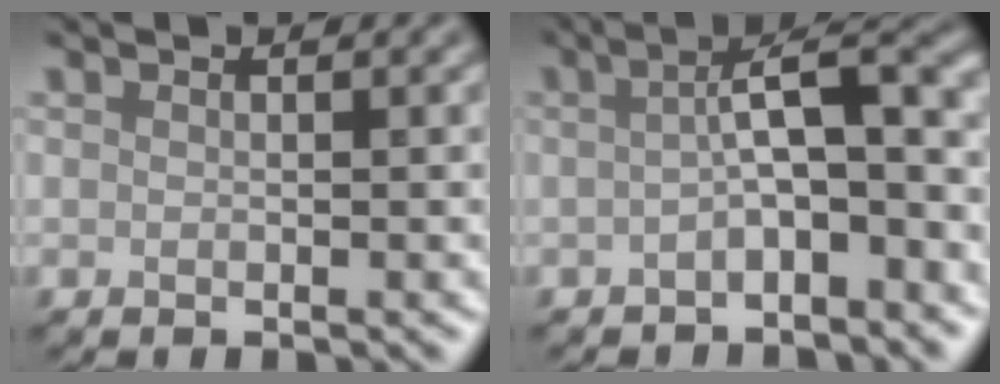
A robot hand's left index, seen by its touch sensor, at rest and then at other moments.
{"total": 5.6, "force": [-1.1, 1.6, 5.3], "torque": [-0.071, 0.015, -0.025]}